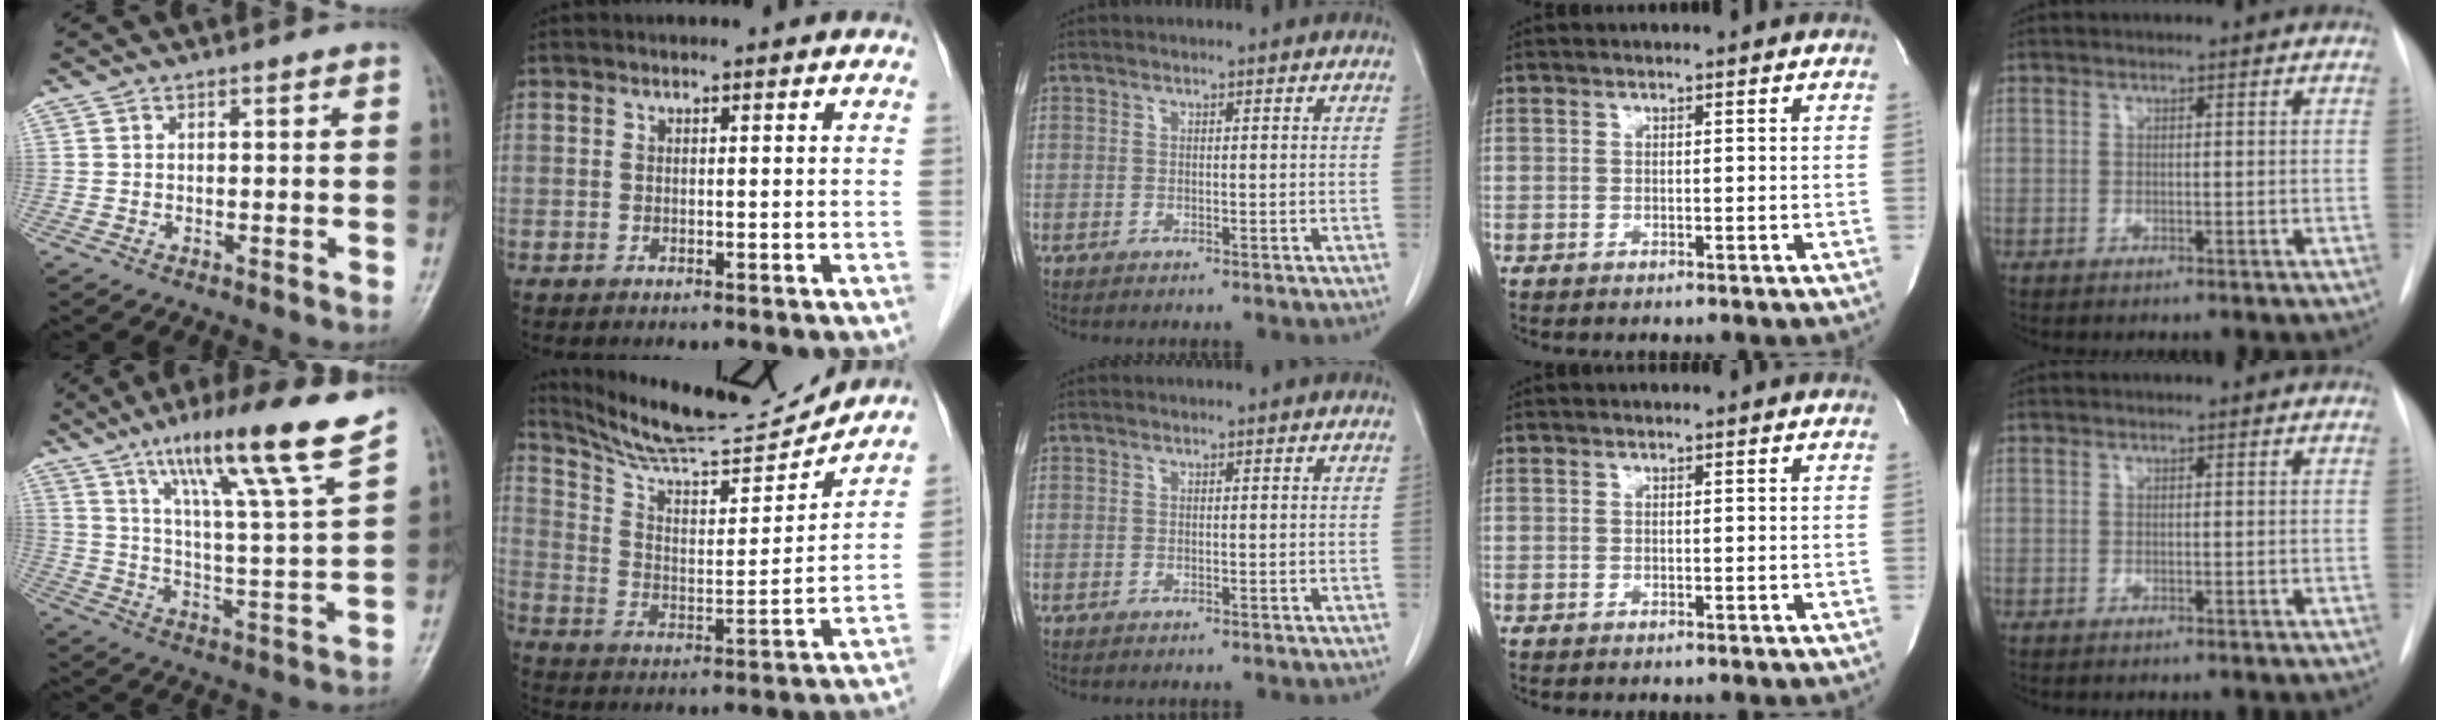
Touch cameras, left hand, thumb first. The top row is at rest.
{"thumb": {"total": 18.0, "force": [12.3, 0.0, 13.2], "torque": [-0.193, -0.062, 0.195]}, "index": {"total": 16.5, "force": [16.0, 0.2, 4.1], "torque": [-0.086, -0.016, 0.261]}}